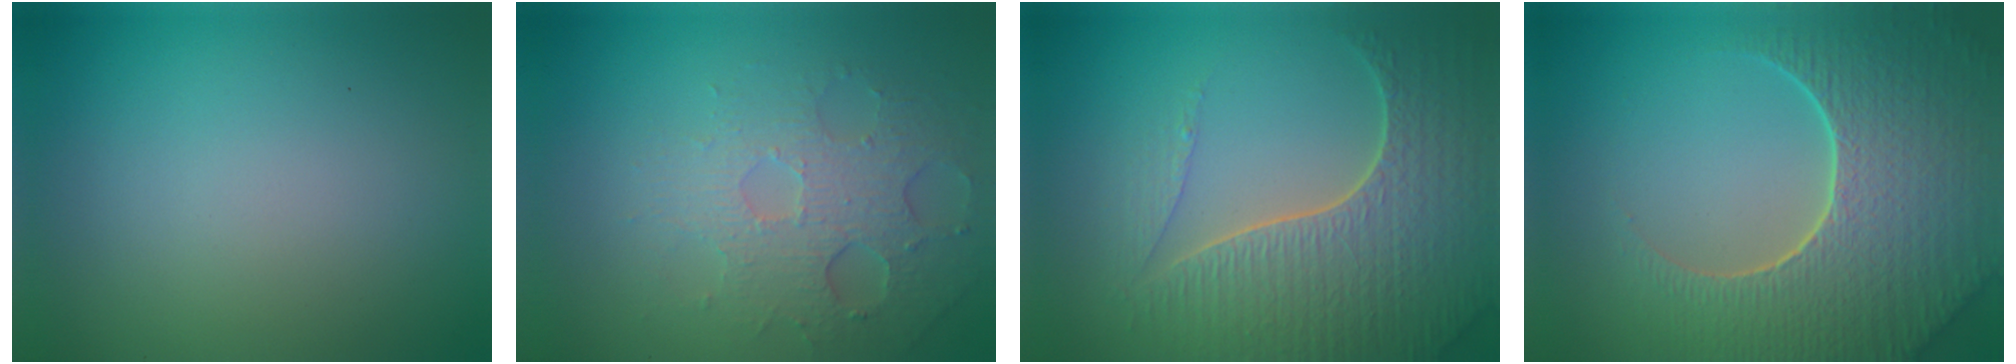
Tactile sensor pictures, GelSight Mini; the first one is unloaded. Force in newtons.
{"total": 4.0, "press": 3.6, "slide": 1.7}
{"total": 7.5, "press": 5.6, "slide": 5.0}
{"total": 9.1, "press": 6.5, "slide": 6.3}